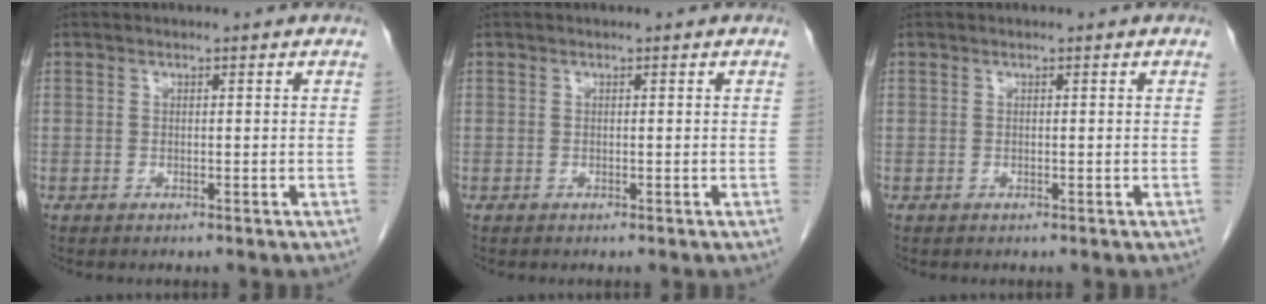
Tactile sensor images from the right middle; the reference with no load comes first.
{"total": 0.0}
{"total": 0.0}